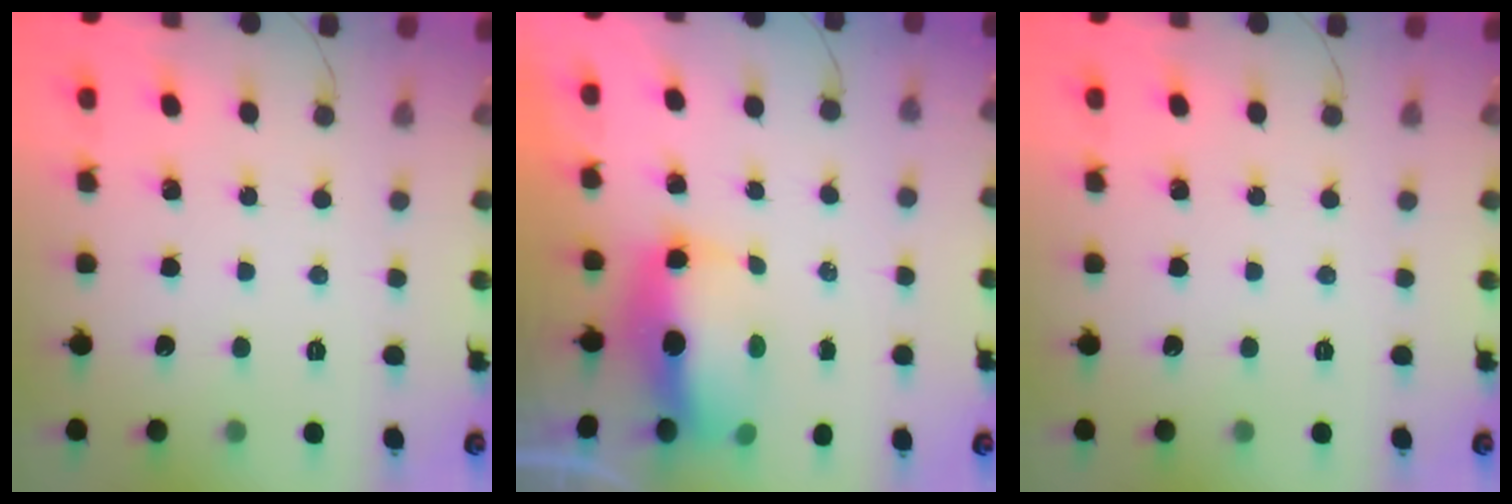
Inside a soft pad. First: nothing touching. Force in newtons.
{"total": 9.2, "press": 9.1, "slide": 1.0}
{"total": 0.0}